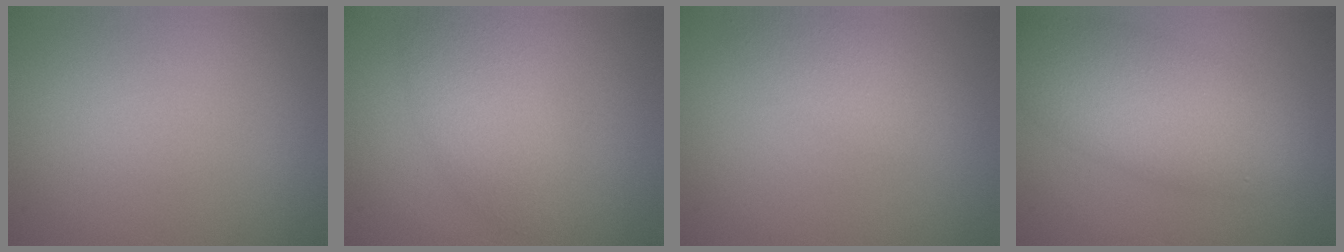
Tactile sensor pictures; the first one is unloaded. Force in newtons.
{"total": 3.8, "press": 3.8, "slide": 0.1}
{"total": 2.9, "press": 2.9, "slide": 0.2}
{"total": 6.8, "press": 6.8, "slide": 0.3}